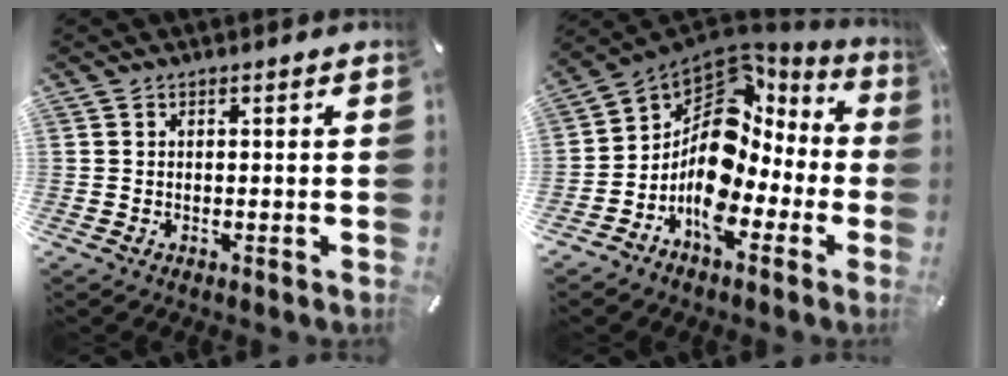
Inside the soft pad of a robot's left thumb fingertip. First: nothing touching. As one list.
[{"total": 13.1, "force": [-1.6, 9.4, 9.0], "torque": [-0.172, -0.023, -0.035]}]